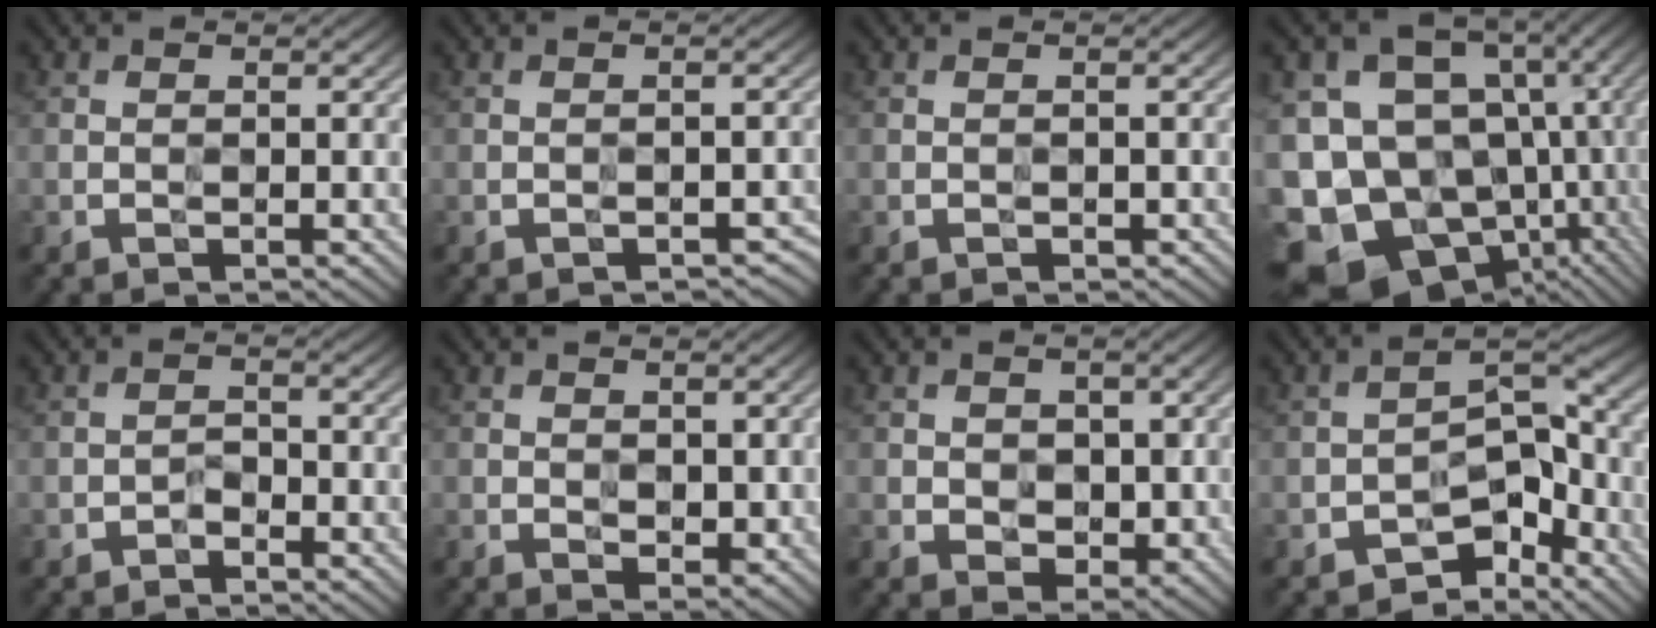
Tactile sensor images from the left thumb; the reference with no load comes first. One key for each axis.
{"total": 2.3, "fx": -1.4, "fy": 1.3, "fz": 1.3, "tx": -0.015, "ty": -0.008, "tz": -0.012}
{"total": 0.5, "fx": -0.3, "fy": 0.3, "fz": 0.2, "tx": -0.001, "ty": -0.003, "tz": -0.005}
{"total": 19.0, "fx": -4.0, "fy": 14.8, "fz": 11.2, "tx": -0.238, "ty": -0.013, "tz": -0.023}
{"total": 1.5, "fx": -1.2, "fy": 0.8, "fz": 0.5, "tx": -0.005, "ty": 0.003, "tz": -0.026}
{"total": 2.3, "fx": 0.8, "fy": 1.5, "fz": 1.5, "tx": -0.027, "ty": -0.010, "tz": 0.020}
{"total": 3.8, "fx": 0.6, "fy": 3.0, "fz": 2.3, "tx": -0.045, "ty": -0.011, "tz": 0.010}
{"total": 8.0, "fx": -4.8, "fy": 4.5, "fz": 4.6, "tx": -0.051, "ty": -0.005, "tz": -0.086}